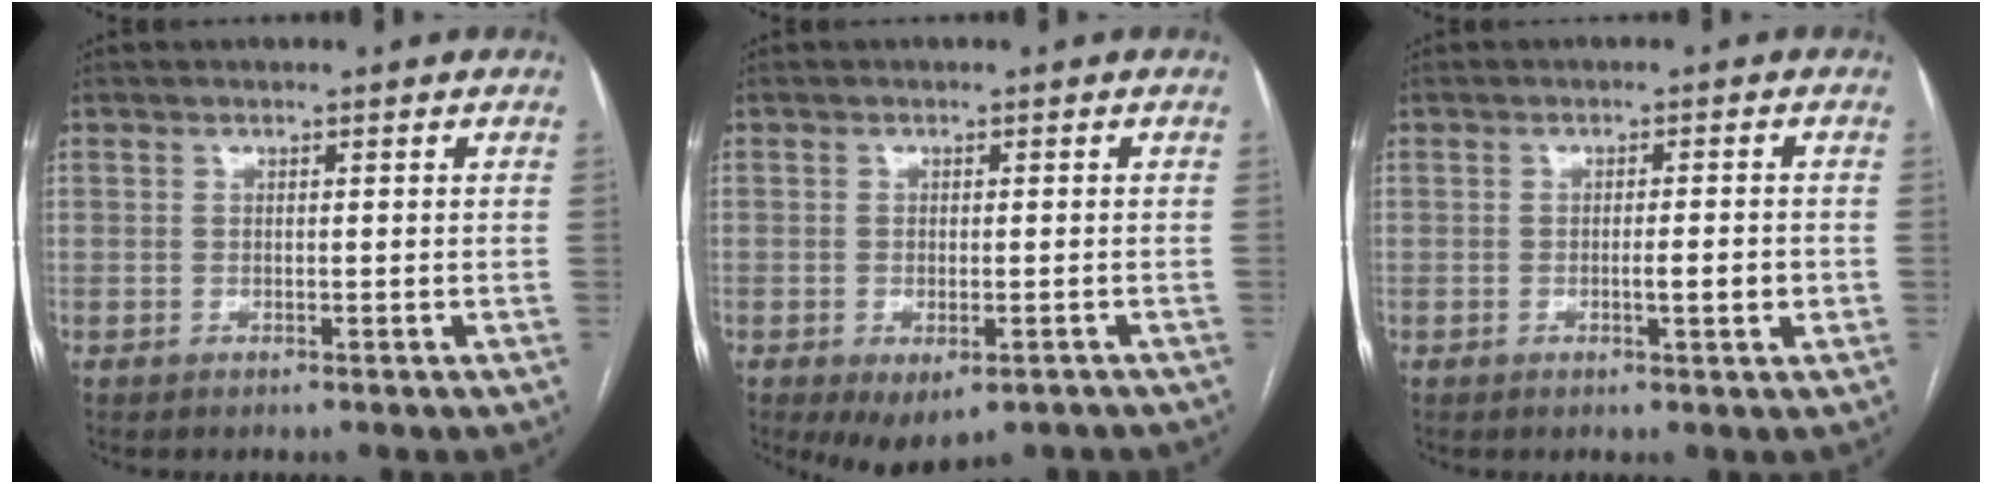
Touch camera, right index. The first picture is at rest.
{"total": 6.2, "force": [-3.9, 2.7, 3.9], "torque": [-0.049, -0.009, -0.052]}
{"total": 3.0, "force": [-0.6, 0.4, 2.9], "torque": [-0.045, 0.000, -0.006]}